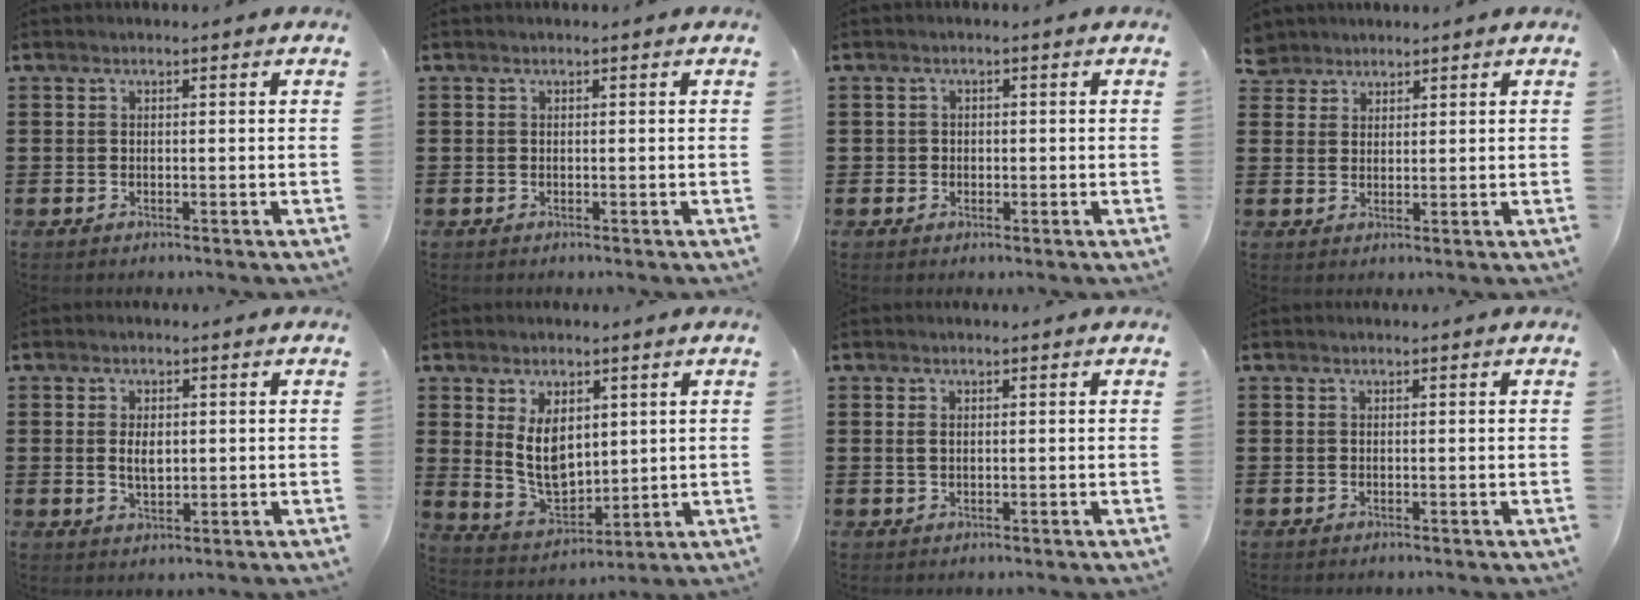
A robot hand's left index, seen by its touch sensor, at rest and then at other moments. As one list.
[{"total": 0.0}, {"total": 1.1, "force": [-0.1, 1.1, 0.1], "torque": [-0.008, 0.004, -0.004]}, {"total": 3.0, "force": [2.5, 1.6, -0.1], "torque": [-0.011, 0.004, 0.050]}, {"total": 3.1, "force": [0.2, 1.7, 2.5], "torque": [-0.044, 0.003, 0.001]}, {"total": 7.7, "force": [2.8, 4.9, 5.2], "torque": [-0.101, -0.007, 0.052]}, {"total": 1.3, "force": [0.2, 0.7, 1.1], "torque": [-0.023, 0.004, 0.002]}, {"total": 0.0}]